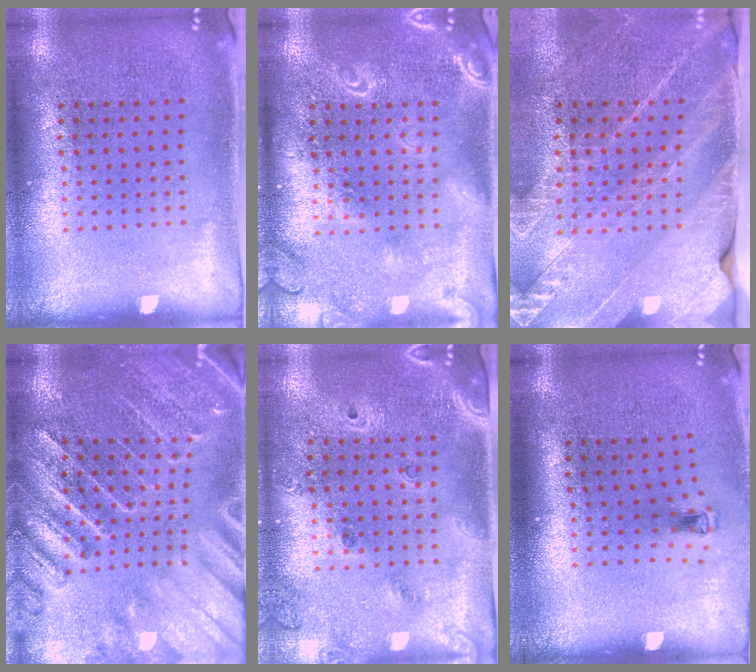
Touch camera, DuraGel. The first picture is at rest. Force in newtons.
{"total": 1.9, "press": 1.9, "slide": 0.2}
{"total": 2.6, "press": 2.5, "slide": 0.4}
{"total": 3.0, "press": 2.9, "slide": 0.9}
{"total": 1.4, "press": 1.3, "slide": 0.5}
{"total": 0.6, "press": 0.3, "slide": 0.5}